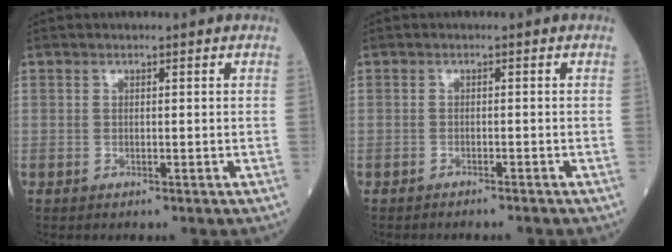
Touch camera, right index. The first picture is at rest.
{"total": 2.5, "force": [-2.3, 0.2, 0.9], "torque": [-0.015, -0.002, -0.028]}